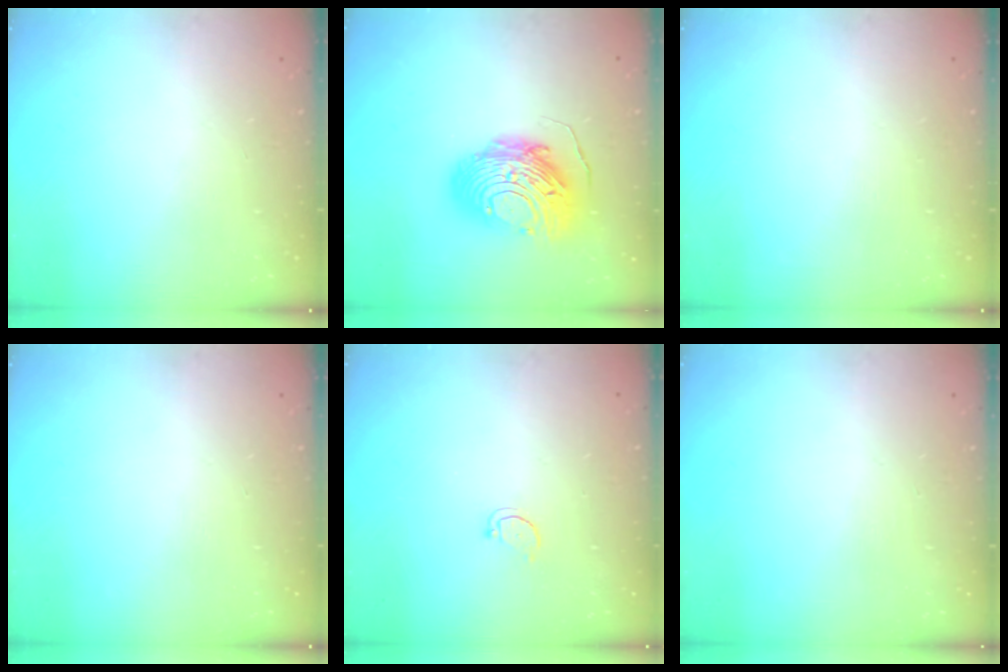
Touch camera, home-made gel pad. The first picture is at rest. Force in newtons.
{"total": 14.6, "press": 14.6, "slide": 1.3}
{"total": 0.0}
{"total": 0.0}
{"total": 2.0, "press": 2.0, "slide": 0.2}
{"total": 0.0}